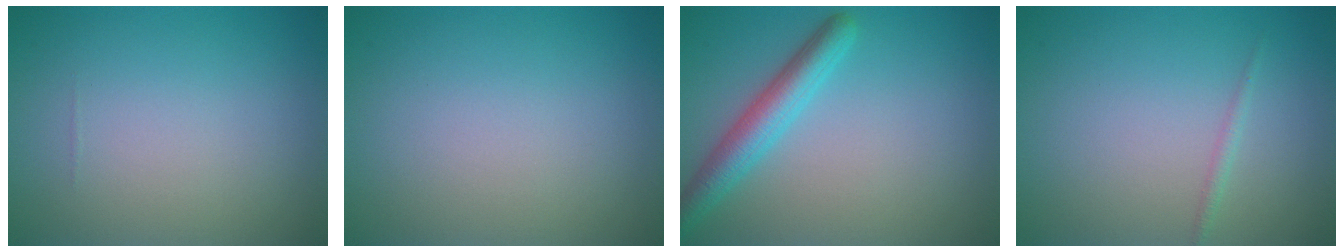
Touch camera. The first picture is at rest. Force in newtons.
{"total": 0.0}
{"total": 3.8, "press": 3.8, "slide": 0.2}
{"total": 0.7, "press": 0.7, "slide": 0.0}